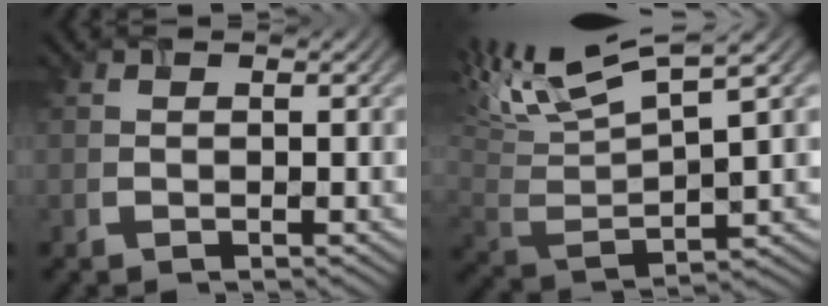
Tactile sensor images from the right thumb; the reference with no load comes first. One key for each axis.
{"total": 12.1, "fx": 6.2, "fy": 3.7, "fz": 9.8, "tx": -0.227, "ty": 0.029, "tz": 0.098}